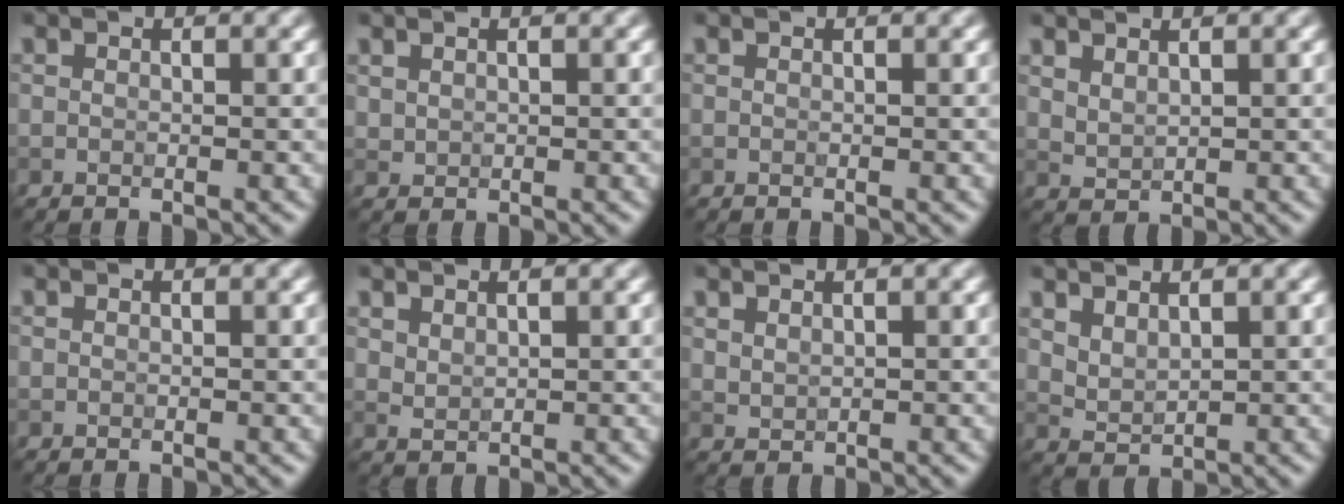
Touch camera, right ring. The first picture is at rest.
{"total": 0.7, "force": [0.5, 0.5, 0.1], "torque": [-0.002, -0.002, 0.017]}
{"total": 0.0}
{"total": 1.3, "force": [1.1, 0.5, 0.5], "torque": [-0.015, -0.001, 0.028]}
{"total": 0.0}
{"total": 1.2, "force": [1.0, 0.4, 0.4], "torque": [-0.013, -0.002, 0.025]}
{"total": 1.0, "force": [0.8, 0.4, 0.3], "torque": [-0.011, -0.002, 0.023]}
{"total": 2.0, "force": [1.5, 0.9, 1.0], "torque": [-0.023, -0.001, 0.035]}